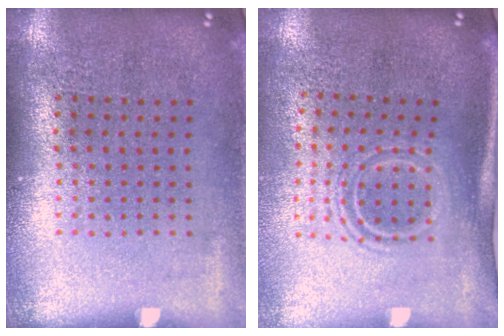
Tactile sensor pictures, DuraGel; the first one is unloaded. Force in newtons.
{"total": 1.7, "press": 1.1, "slide": 1.2}